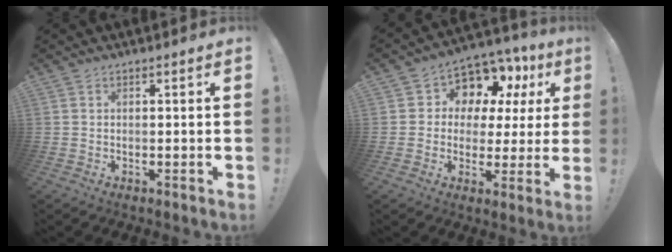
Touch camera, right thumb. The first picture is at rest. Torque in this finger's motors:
{"motor_torque": [1.65, 1.80, 0.58, -0.39, 0.03]}